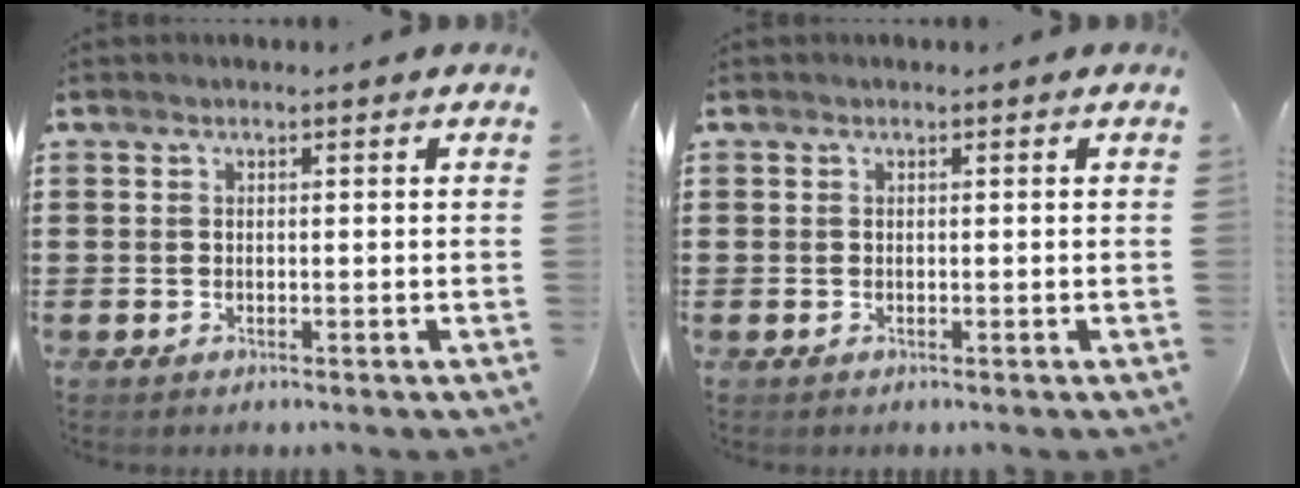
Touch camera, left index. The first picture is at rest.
{"total": 0.0}